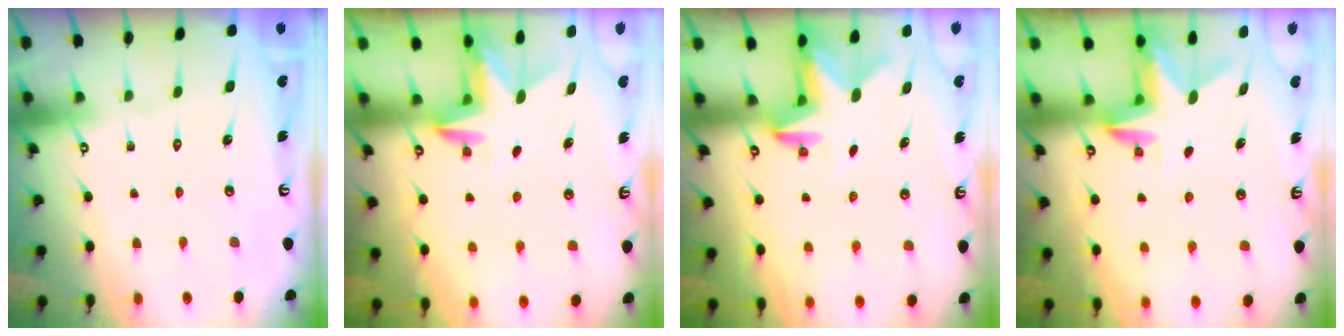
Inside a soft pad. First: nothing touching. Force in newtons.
{"total": 3.1, "press": 3.1, "slide": 0.2}
{"total": 2.8, "press": 2.7, "slide": 0.5}
{"total": 3.1, "press": 3.0, "slide": 0.3}